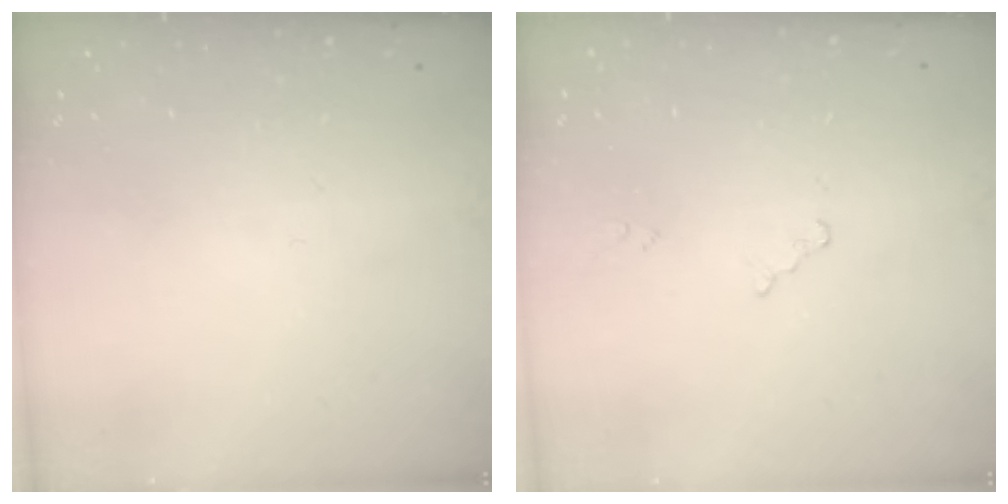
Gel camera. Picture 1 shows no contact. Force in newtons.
{"total": 0.0}